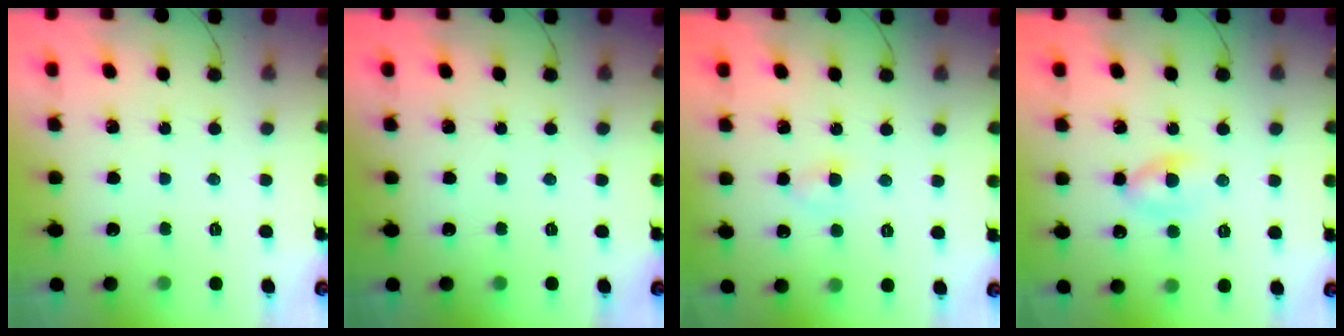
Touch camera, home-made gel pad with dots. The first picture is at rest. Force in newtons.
{"total": 0.0}
{"total": 3.1, "press": 2.9, "slide": 1.1}
{"total": 4.6, "press": 4.5, "slide": 1.2}